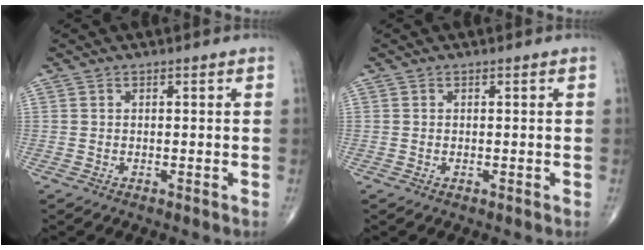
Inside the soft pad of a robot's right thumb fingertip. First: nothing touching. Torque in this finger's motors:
{"motor_torque": [0.67, -0.05, -0.09, -0.02, 0.01]}